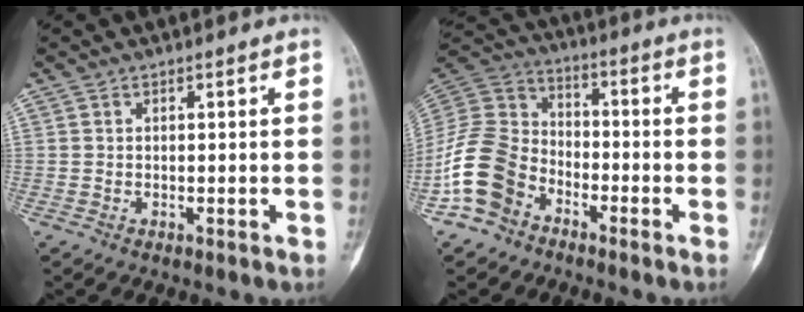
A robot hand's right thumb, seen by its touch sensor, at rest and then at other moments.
{"total": 13.7, "force": [-7.1, 9.8, 6.4], "torque": [-0.115, 0.056, -0.150]}